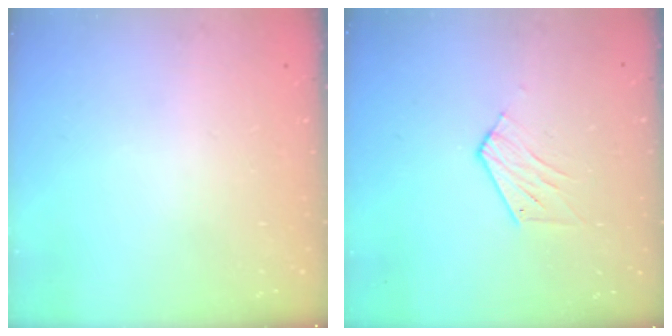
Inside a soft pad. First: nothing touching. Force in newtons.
{"total": 5.3, "press": 5.3, "slide": 0.3}